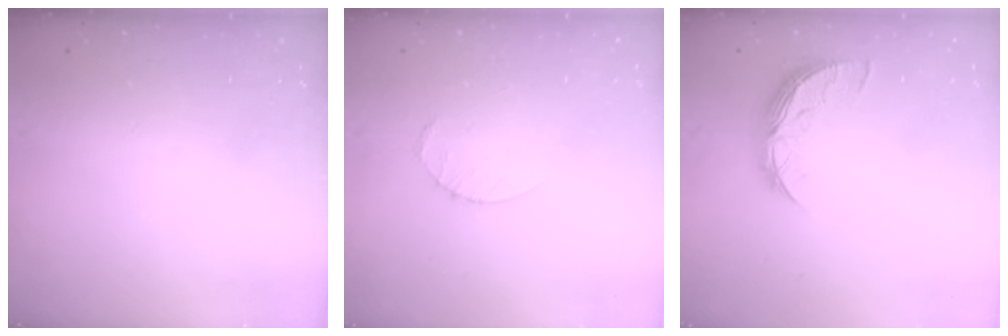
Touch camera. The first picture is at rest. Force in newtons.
{"total": 2.5, "press": 2.5, "slide": 0.3}
{"total": 8.7, "press": 8.7, "slide": 0.4}